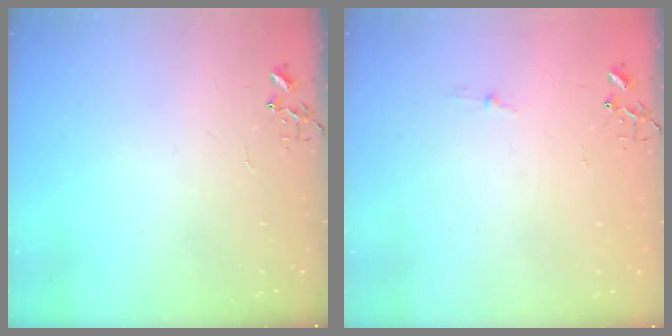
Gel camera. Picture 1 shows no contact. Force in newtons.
{"total": 2.9, "press": 2.9, "slide": 0.4}